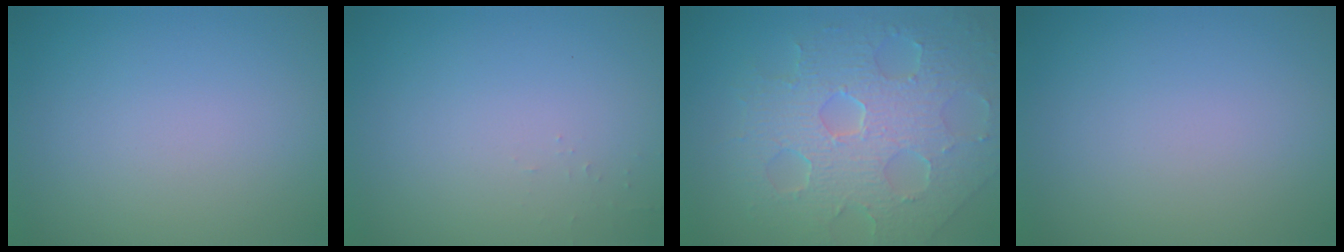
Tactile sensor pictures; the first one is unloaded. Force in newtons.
{"total": 0.5, "press": 0.5, "slide": 0.2}
{"total": 8.5, "press": 5.8, "slide": 6.2}
{"total": 0.0}